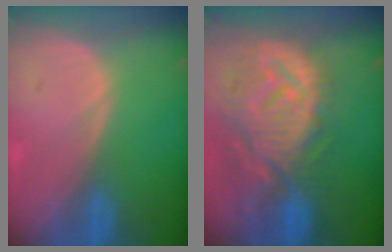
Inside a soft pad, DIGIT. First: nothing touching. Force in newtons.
{"total": 12.6, "press": 11.1, "slide": 5.8}